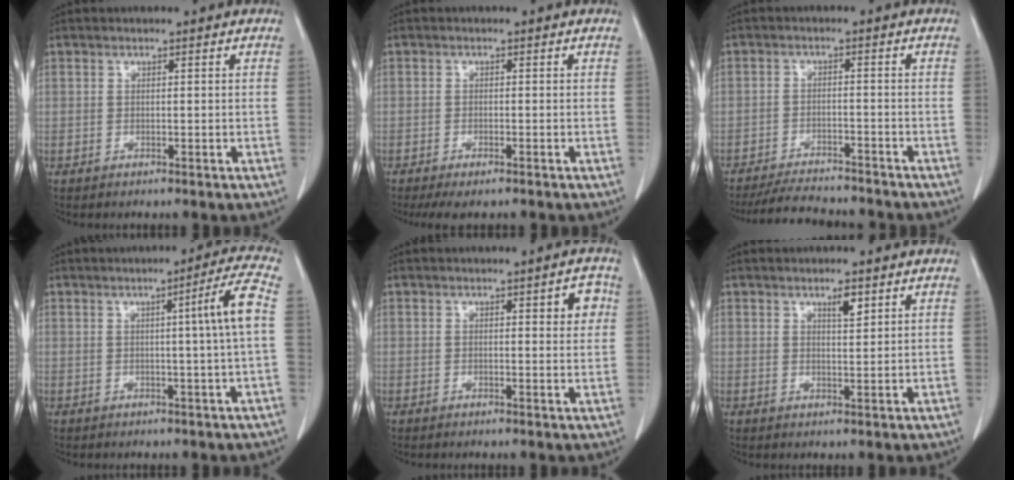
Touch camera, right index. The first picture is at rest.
{"total": 3.3, "force": [-2.5, 0.9, 2.1], "torque": [-0.039, -0.009, -0.037]}
{"total": 9.4, "force": [-8.9, 1.6, 2.8], "torque": [-0.045, -0.008, -0.134]}
{"total": 6.3, "force": [0.4, -1.6, 6.1], "torque": [-0.090, 0.002, 0.008]}
{"total": 3.2, "force": [1.1, 0.9, 2.8], "torque": [-0.032, 0.002, 0.010]}
{"total": 2.5, "force": [1.6, 0.5, 1.9], "torque": [-0.036, -0.005, 0.026]}